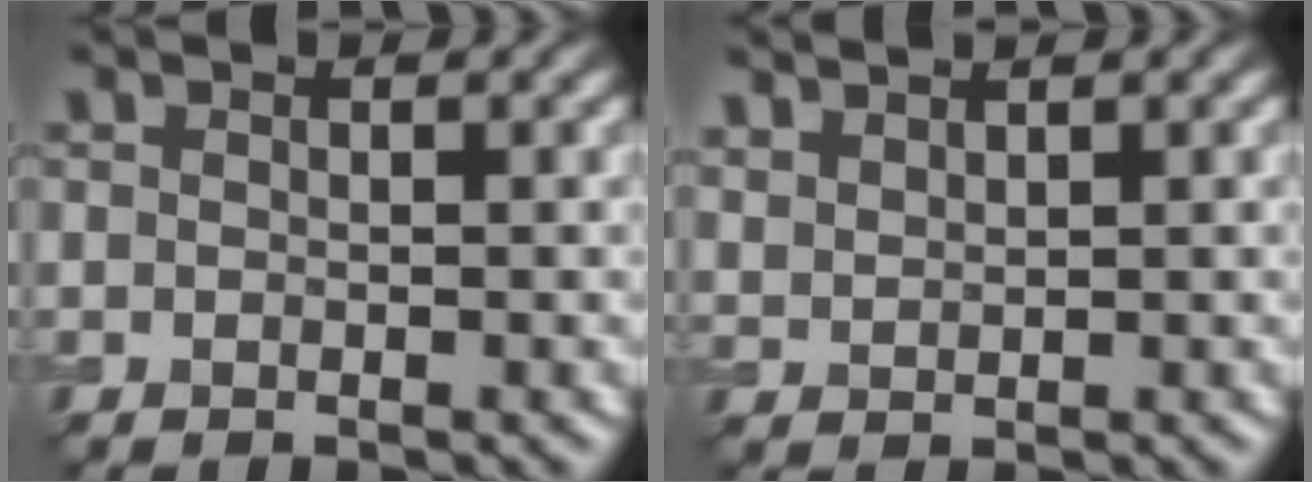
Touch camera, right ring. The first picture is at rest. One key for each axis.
{"total": 1.8, "fx": 1.7, "fy": 0.3, "fz": 0.4, "tx": -0.010, "ty": 0.005, "tz": 0.037}